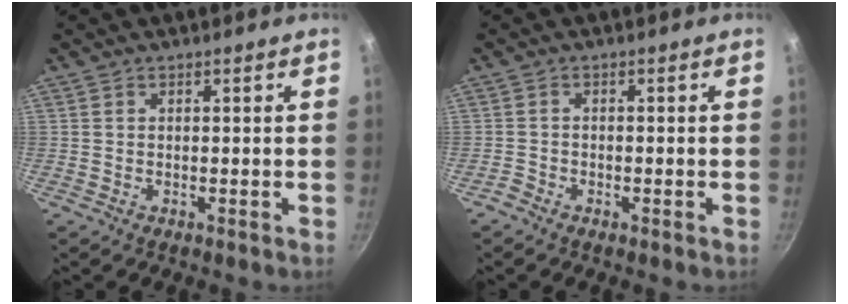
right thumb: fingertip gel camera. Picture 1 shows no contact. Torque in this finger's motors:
{"motor_torque": [0.35, -0.11, -0.36, 0.01, 0.01]}